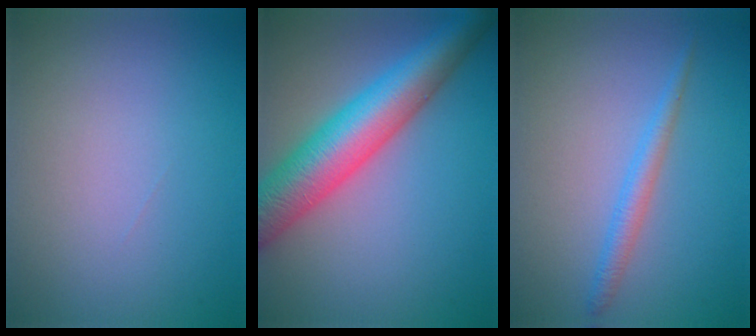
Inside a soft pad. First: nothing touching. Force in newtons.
{"total": 8.7, "press": 8.7, "slide": 0.2}
{"total": 1.8, "press": 1.8, "slide": 0.1}